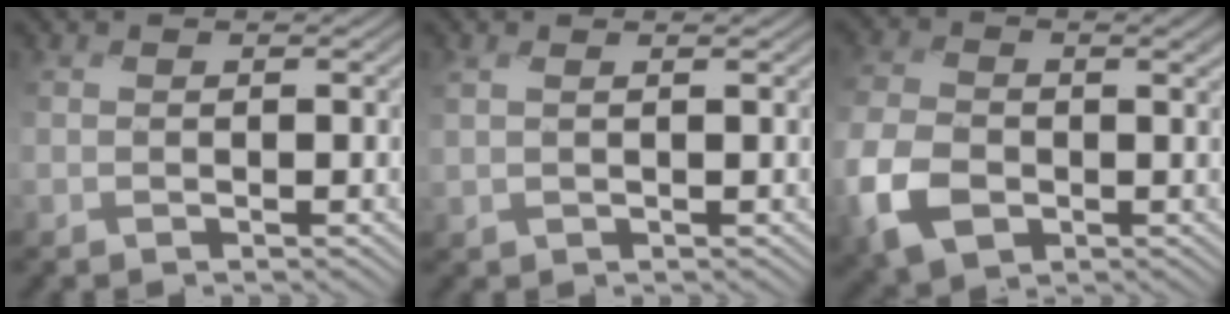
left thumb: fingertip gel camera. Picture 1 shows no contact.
{"total": 1.1, "force": [0.6, 0.1, 1.0], "torque": [-0.027, 0.003, 0.016]}
{"total": 8.7, "force": [-3.0, 5.8, 5.8], "torque": [-0.159, -0.017, -0.068]}